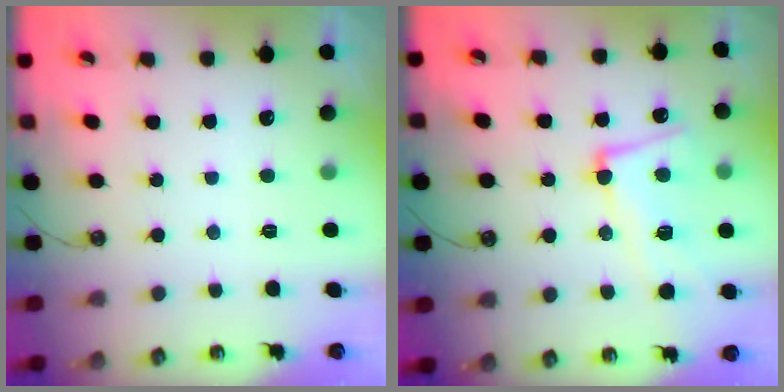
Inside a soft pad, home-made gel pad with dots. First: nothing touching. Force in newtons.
{"total": 6.2, "press": 6.0, "slide": 1.6}